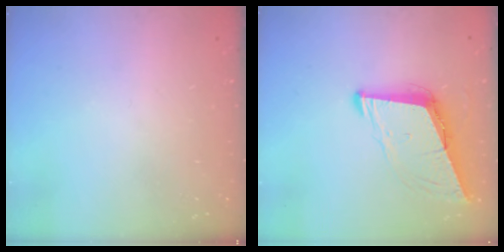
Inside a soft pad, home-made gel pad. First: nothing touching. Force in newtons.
{"total": 8.6, "press": 7.7, "slide": 3.8}